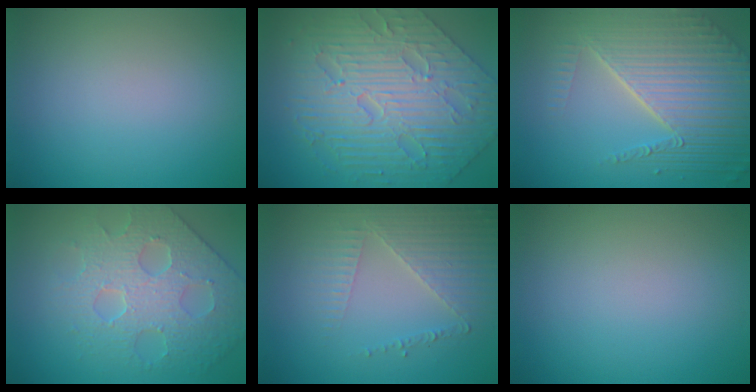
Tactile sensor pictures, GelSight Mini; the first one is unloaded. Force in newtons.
{"total": 8.3, "press": 6.7, "slide": 4.8}
{"total": 8.8, "press": 5.7, "slide": 6.7}
{"total": 4.6, "press": 4.4, "slide": 1.1}
{"total": 3.5, "press": 3.3, "slide": 1.2}
{"total": 0.0}